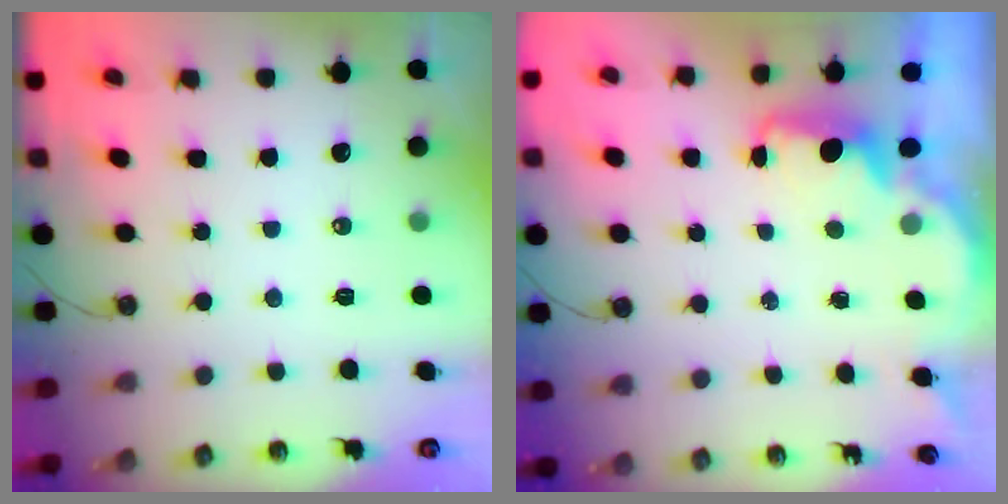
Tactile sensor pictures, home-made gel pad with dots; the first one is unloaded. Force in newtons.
{"total": 1.8, "press": 1.7, "slide": 0.7}